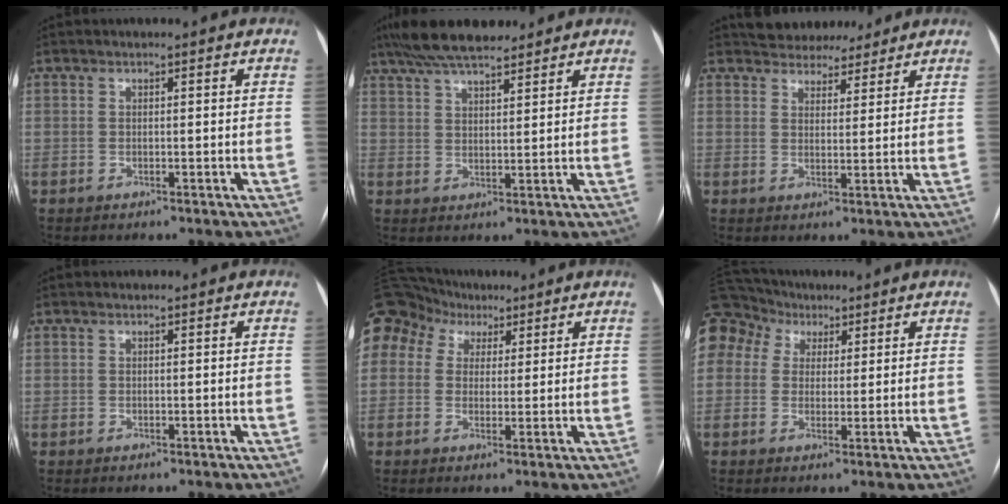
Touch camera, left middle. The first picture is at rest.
{"total": 11.4, "force": [9.5, 2.5, 5.8], "torque": [-0.109, 0.033, 0.161]}
{"total": 7.8, "force": [7.1, 2.9, 1.6], "torque": [-0.015, 0.010, 0.099]}
{"total": 0.0}
{"total": 20.6, "force": [10.6, 15.8, 7.8], "torque": [-0.251, 0.103, 0.204]}
{"total": 16.0, "force": [7.9, 12.8, 5.6], "torque": [-0.180, 0.092, 0.157]}